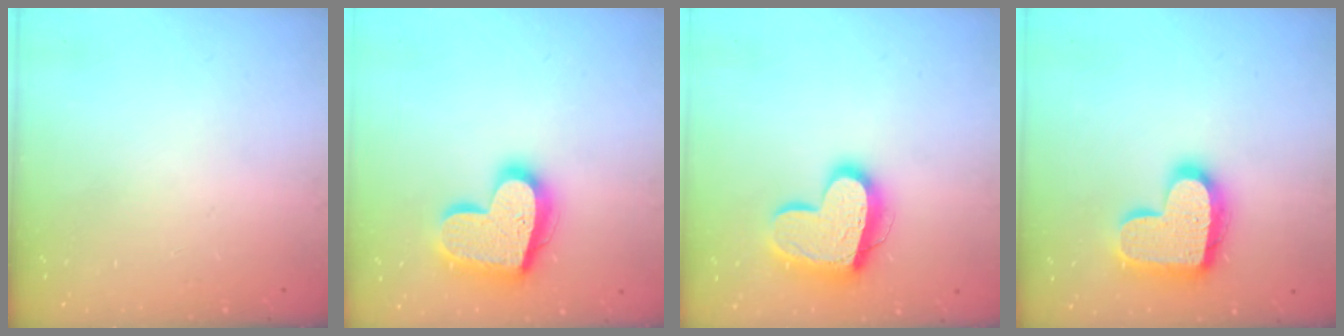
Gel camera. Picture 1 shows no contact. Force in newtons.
{"total": 20.1, "press": 20.0, "slide": 1.7}
{"total": 16.6, "press": 16.5, "slide": 1.4}
{"total": 18.3, "press": 18.2, "slide": 1.1}